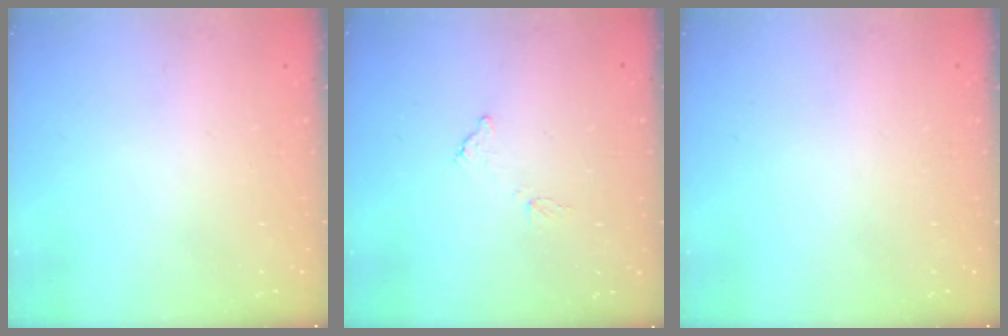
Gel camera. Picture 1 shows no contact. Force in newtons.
{"total": 6.9, "press": 6.9, "slide": 0.3}
{"total": 0.0}